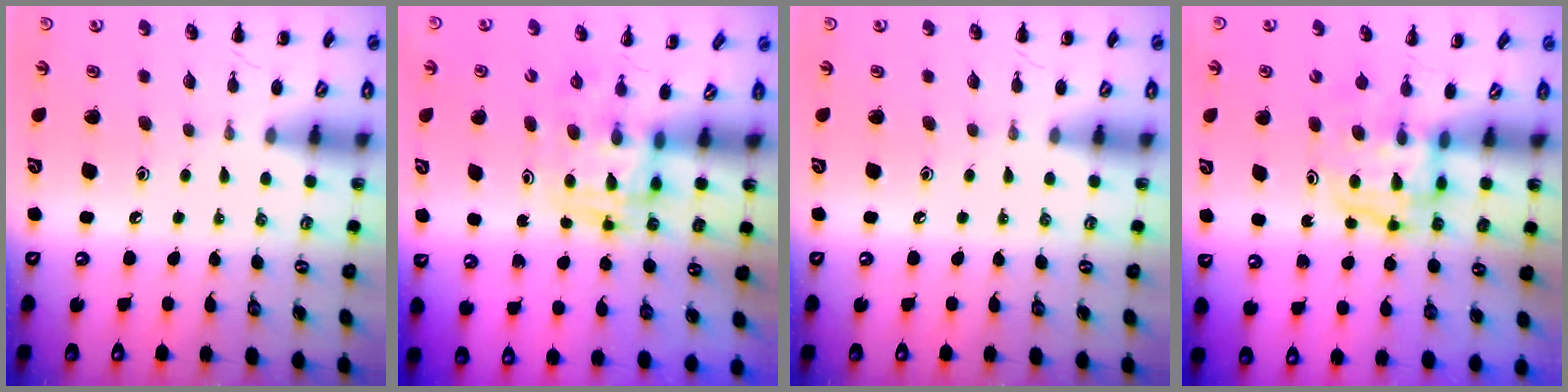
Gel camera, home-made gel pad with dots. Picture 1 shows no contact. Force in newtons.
{"total": 3.6, "press": 3.6, "slide": 0.6}
{"total": 0.0}
{"total": 3.8, "press": 3.7, "slide": 0.6}